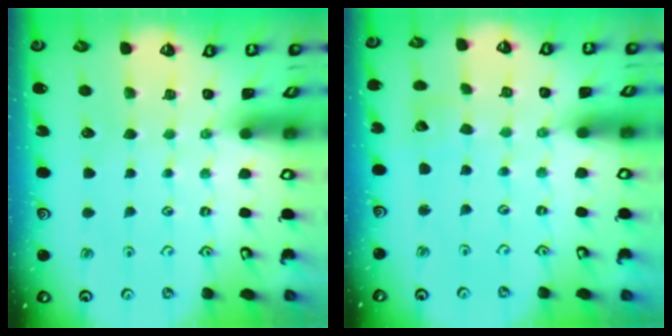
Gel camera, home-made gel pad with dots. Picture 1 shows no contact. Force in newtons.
{"total": 2.9, "press": 2.9, "slide": 0.3}